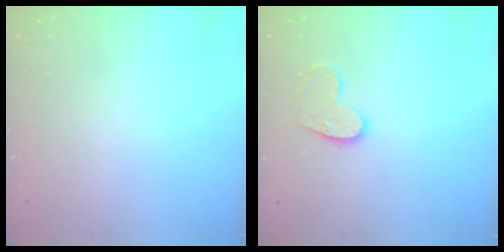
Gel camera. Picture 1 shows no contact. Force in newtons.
{"total": 10.4, "press": 10.4, "slide": 0.7}